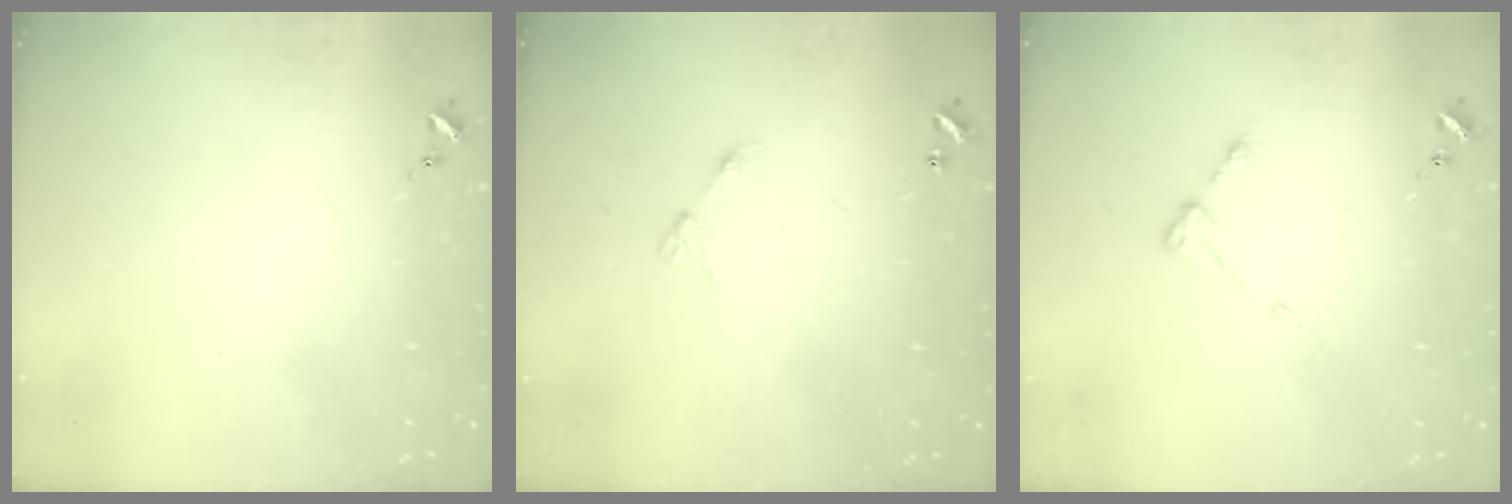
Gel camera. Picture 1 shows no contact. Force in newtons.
{"total": 4.6, "press": 4.6, "slide": 0.5}
{"total": 4.4, "press": 4.4, "slide": 0.4}